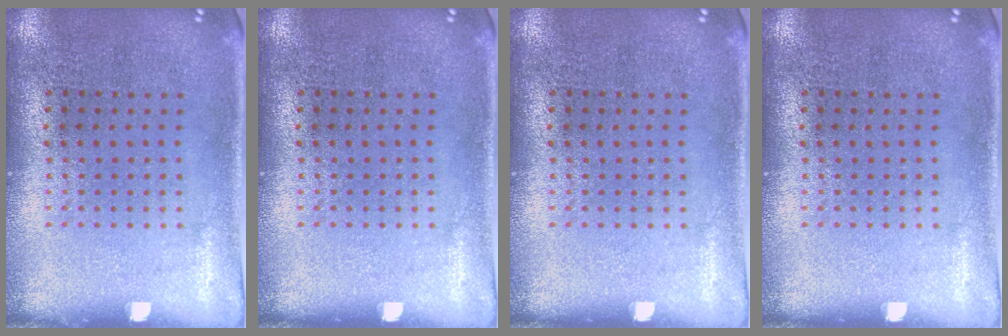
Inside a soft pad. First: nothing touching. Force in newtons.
{"total": 0.0}
{"total": 0.0}
{"total": 0.0}